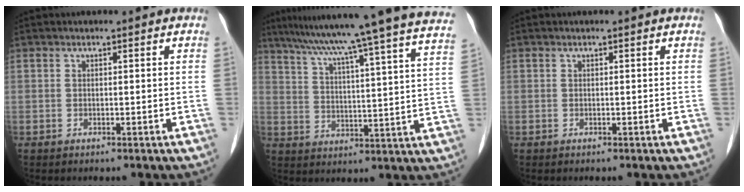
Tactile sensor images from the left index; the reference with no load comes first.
{"total": 27.5, "force": [23.8, -1.5, 13.6], "torque": [-0.226, -0.040, 0.311]}
{"total": 0.0}